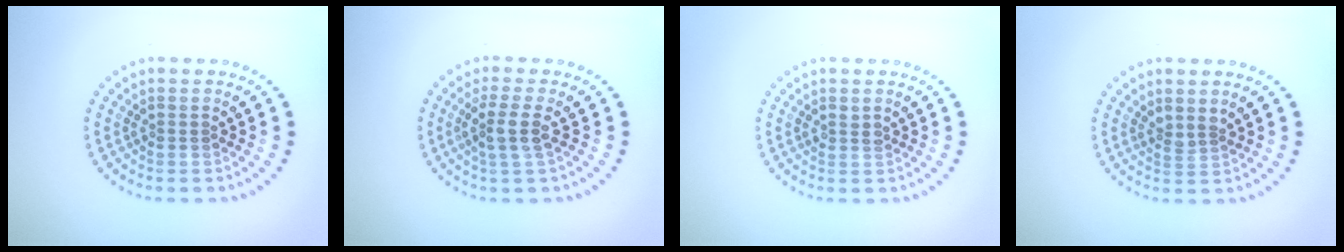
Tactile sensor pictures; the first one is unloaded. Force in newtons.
{"total": 2.4, "press": 2.0, "slide": 1.4}
{"total": 0.8, "press": 0.6, "slide": 0.4}
{"total": 1.5, "press": 1.1, "slide": 1.0}